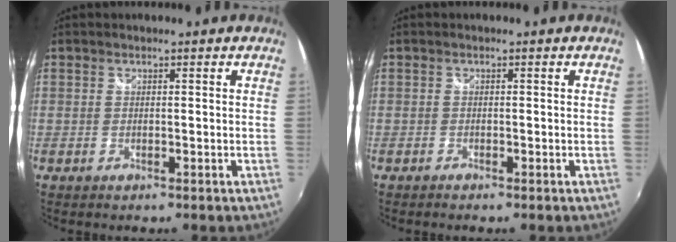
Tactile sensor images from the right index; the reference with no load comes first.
{"total": 0.7, "force": [-0.6, 0.3, 0.2], "torque": [-0.008, -0.003, -0.013]}